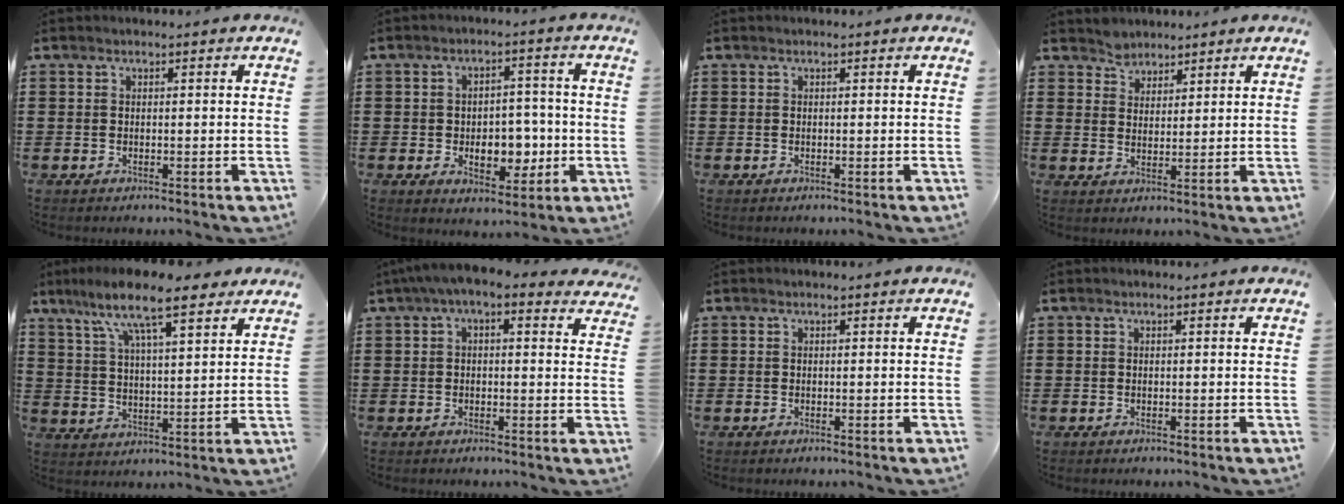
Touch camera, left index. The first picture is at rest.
{"total": 7.2, "force": [-1.6, 4.7, 5.1], "torque": [-0.069, 0.005, -0.031]}
{"total": 0.0}
{"total": 2.9, "force": [2.5, 1.3, -0.6], "torque": [0.000, 0.003, 0.048]}
{"total": 10.8, "force": [8.0, 2.4, 6.9], "torque": [-0.149, -0.020, 0.138]}
{"total": 4.0, "force": [2.1, 1.2, 3.1], "torque": [-0.065, -0.002, 0.036]}
{"total": 0.0}
{"total": 0.0}